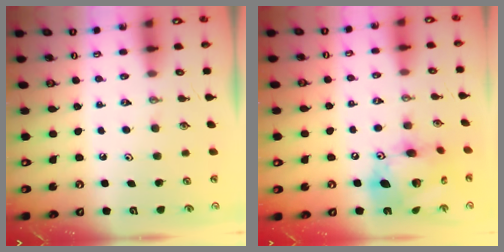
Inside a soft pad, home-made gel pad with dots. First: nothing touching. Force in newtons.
{"total": 18.4, "press": 18.3, "slide": 2.0}